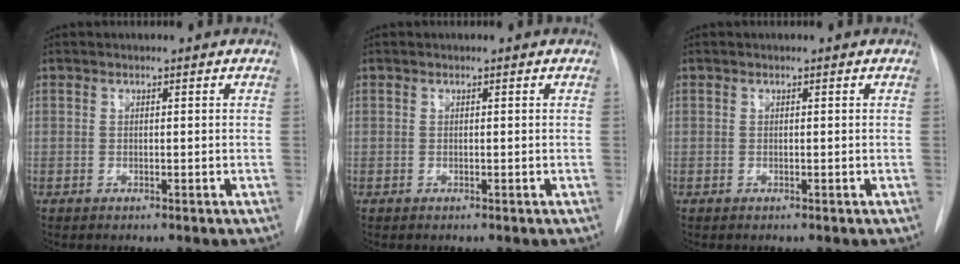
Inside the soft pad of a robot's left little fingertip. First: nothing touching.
{"total": 0.0}
{"total": 0.0}